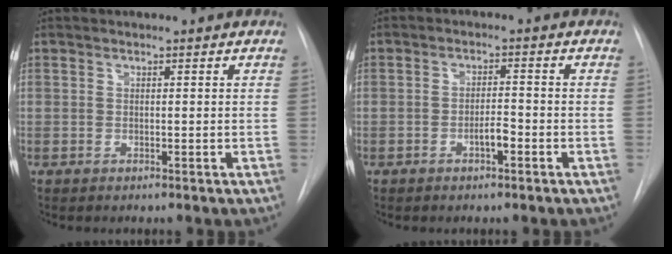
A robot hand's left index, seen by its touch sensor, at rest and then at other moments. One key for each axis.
{"total": 2.6, "fx": -1.2, "fy": 0.7, "fz": 2.2, "tx": -0.036, "ty": 0.002, "tz": -0.020}